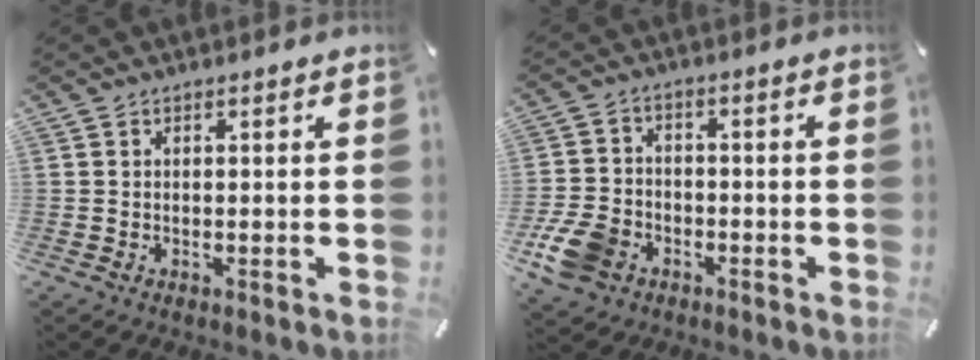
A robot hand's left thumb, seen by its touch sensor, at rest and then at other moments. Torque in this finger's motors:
{"motor_torque": [0.50, 2.48, 0.50, 0.40, 0.11]}